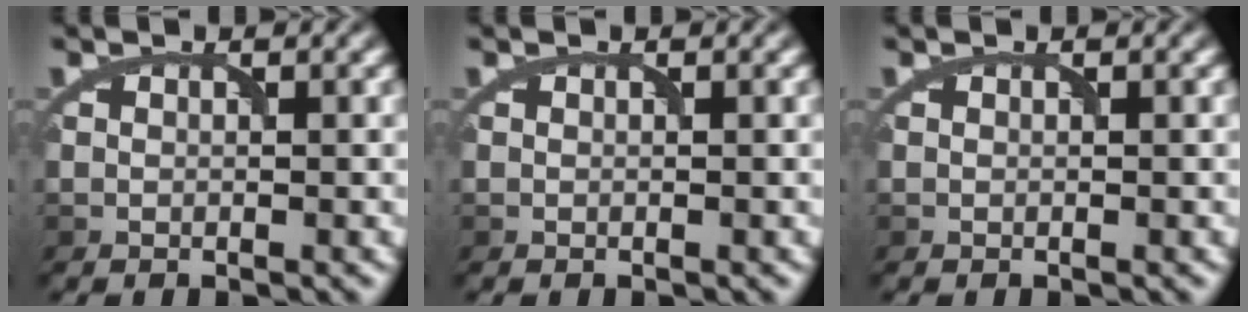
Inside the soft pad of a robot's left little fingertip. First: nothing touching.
{"total": 0.0}
{"total": 0.0}